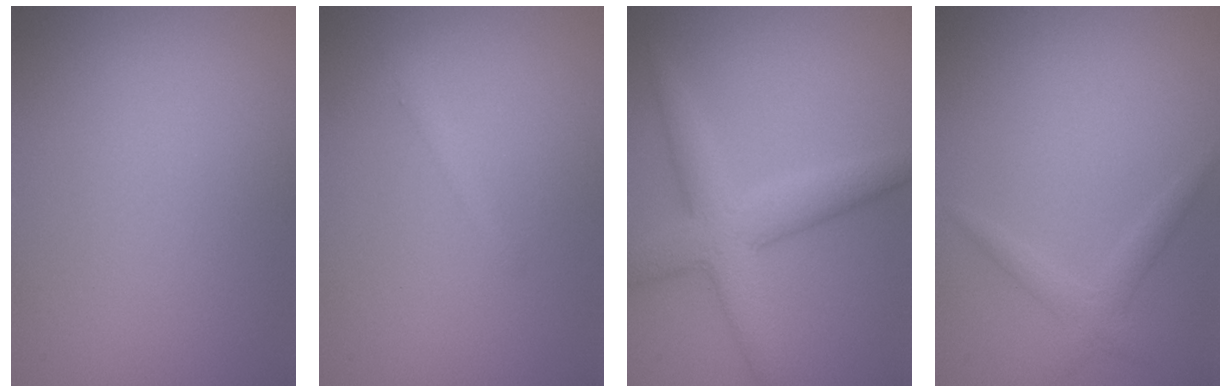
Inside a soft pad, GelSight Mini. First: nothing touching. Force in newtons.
{"total": 1.2, "press": 1.2, "slide": 0.1}
{"total": 4.8, "press": 4.8, "slide": 0.2}
{"total": 1.7, "press": 1.7, "slide": 0.1}